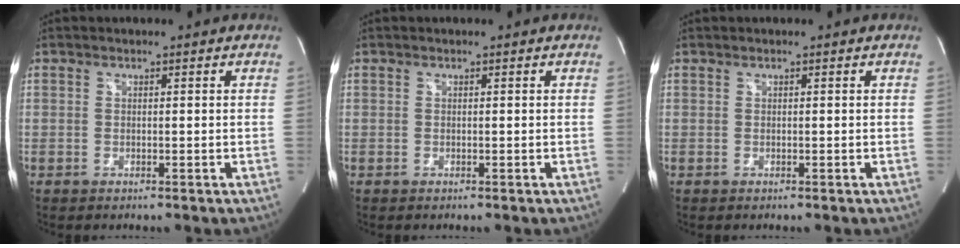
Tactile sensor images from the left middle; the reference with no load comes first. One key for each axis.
{"total": 0.0}
{"total": 0.0}